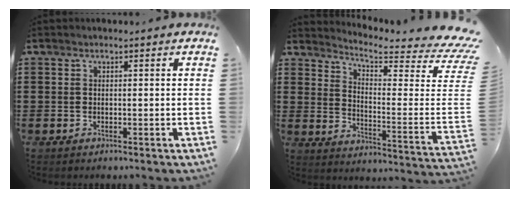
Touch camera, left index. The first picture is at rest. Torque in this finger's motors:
{"motor_torque": [2.14, 0.00, 0.29, 0.02]}